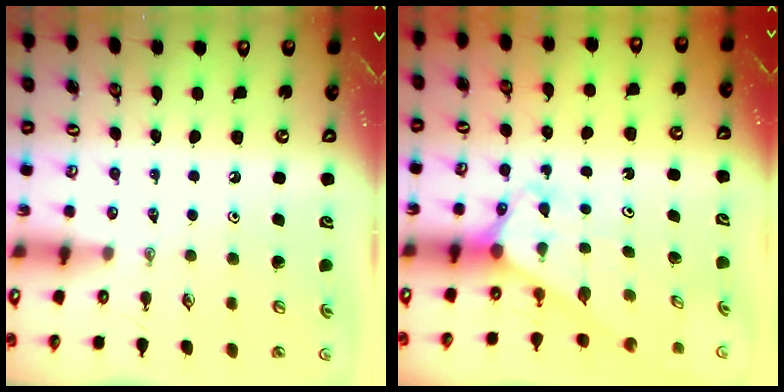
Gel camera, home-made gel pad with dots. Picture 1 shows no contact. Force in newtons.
{"total": 2.8, "press": 2.8, "slide": 0.2}